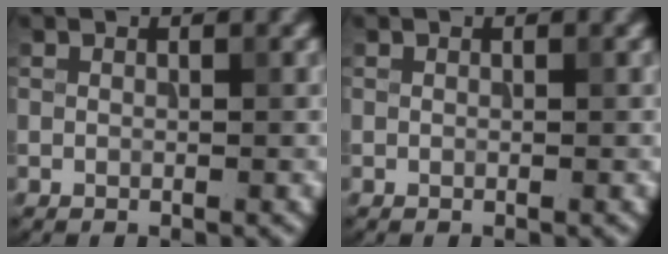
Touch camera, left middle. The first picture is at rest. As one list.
[{"total": 0.0}]